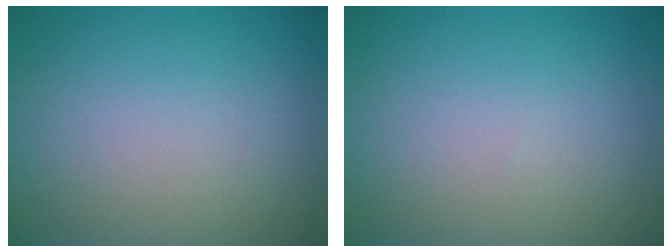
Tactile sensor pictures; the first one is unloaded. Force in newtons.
{"total": 0.0}